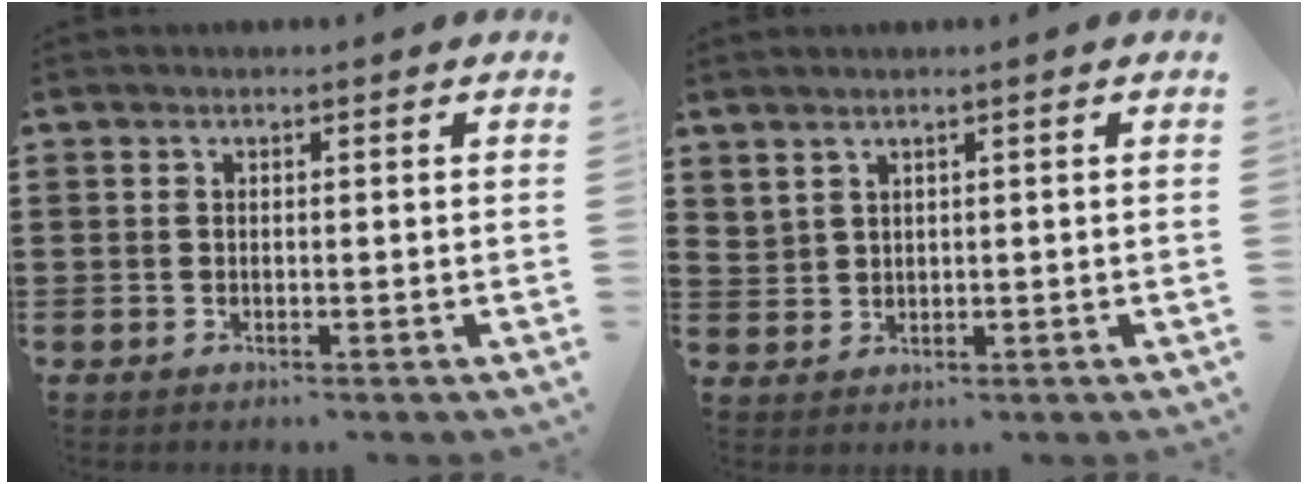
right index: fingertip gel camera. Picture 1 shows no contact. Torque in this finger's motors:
{"motor_torque": [-0.11, 0.09, 0.02, 0.00]}